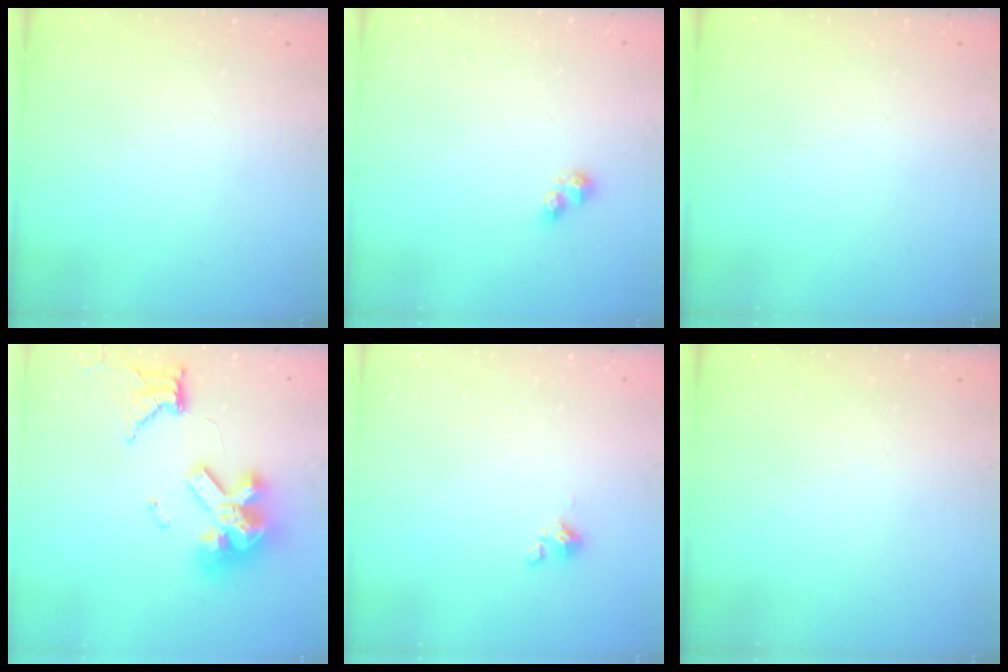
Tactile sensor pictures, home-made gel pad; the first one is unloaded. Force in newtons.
{"total": 3.5, "press": 3.5, "slide": 0.5}
{"total": 0.0}
{"total": 16.7, "press": 16.6, "slide": 1.9}
{"total": 0.9, "press": 0.9, "slide": 0.2}
{"total": 0.0}